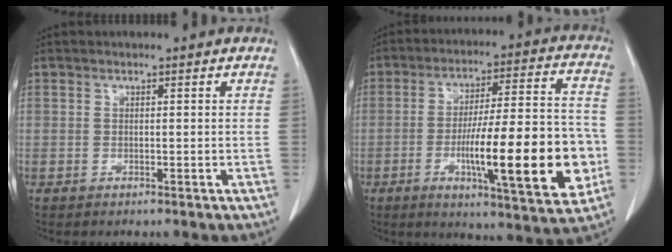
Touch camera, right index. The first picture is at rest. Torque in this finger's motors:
{"motor_torque": [2.07, -0.07, 0.79, 0.21]}